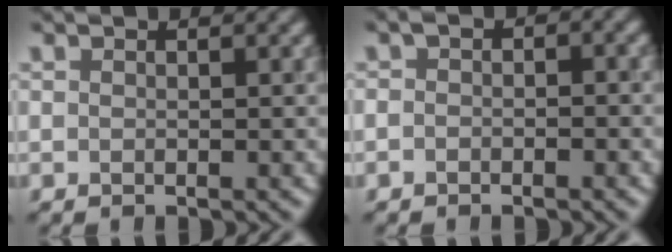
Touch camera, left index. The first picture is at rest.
{"total": 1.5, "force": [-0.5, 0.8, 1.1], "torque": [-0.024, 0.005, -0.012]}